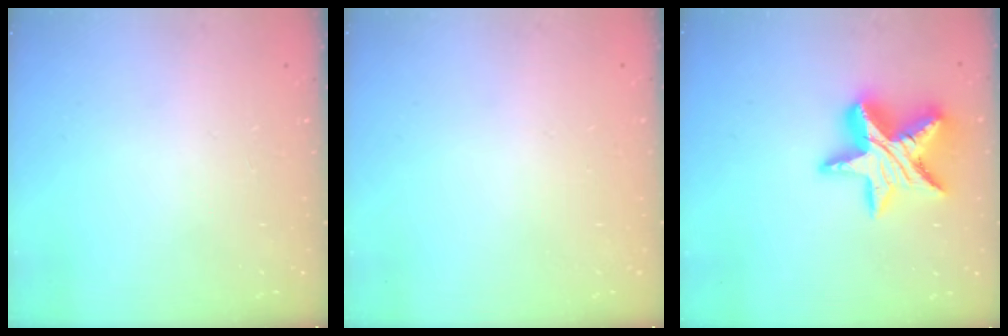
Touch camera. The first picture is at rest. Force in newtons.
{"total": 0.0}
{"total": 17.9, "press": 17.9, "slide": 1.4}